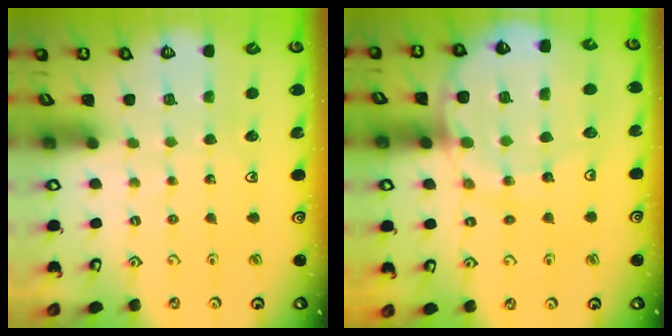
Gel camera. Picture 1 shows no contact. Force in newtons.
{"total": 16.0, "press": 15.9, "slide": 1.9}